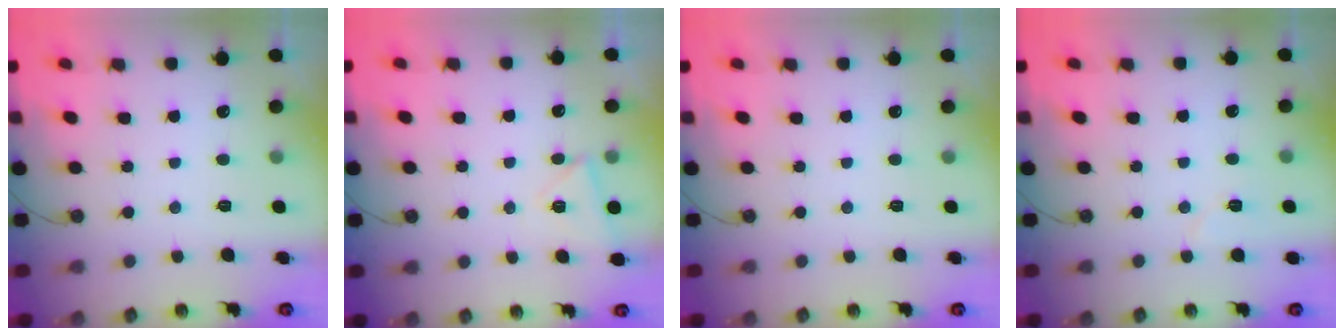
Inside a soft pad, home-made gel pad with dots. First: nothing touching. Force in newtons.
{"total": 5.2, "press": 4.5, "slide": 2.6}
{"total": 0.0}
{"total": 4.8, "press": 4.7, "slide": 1.2}